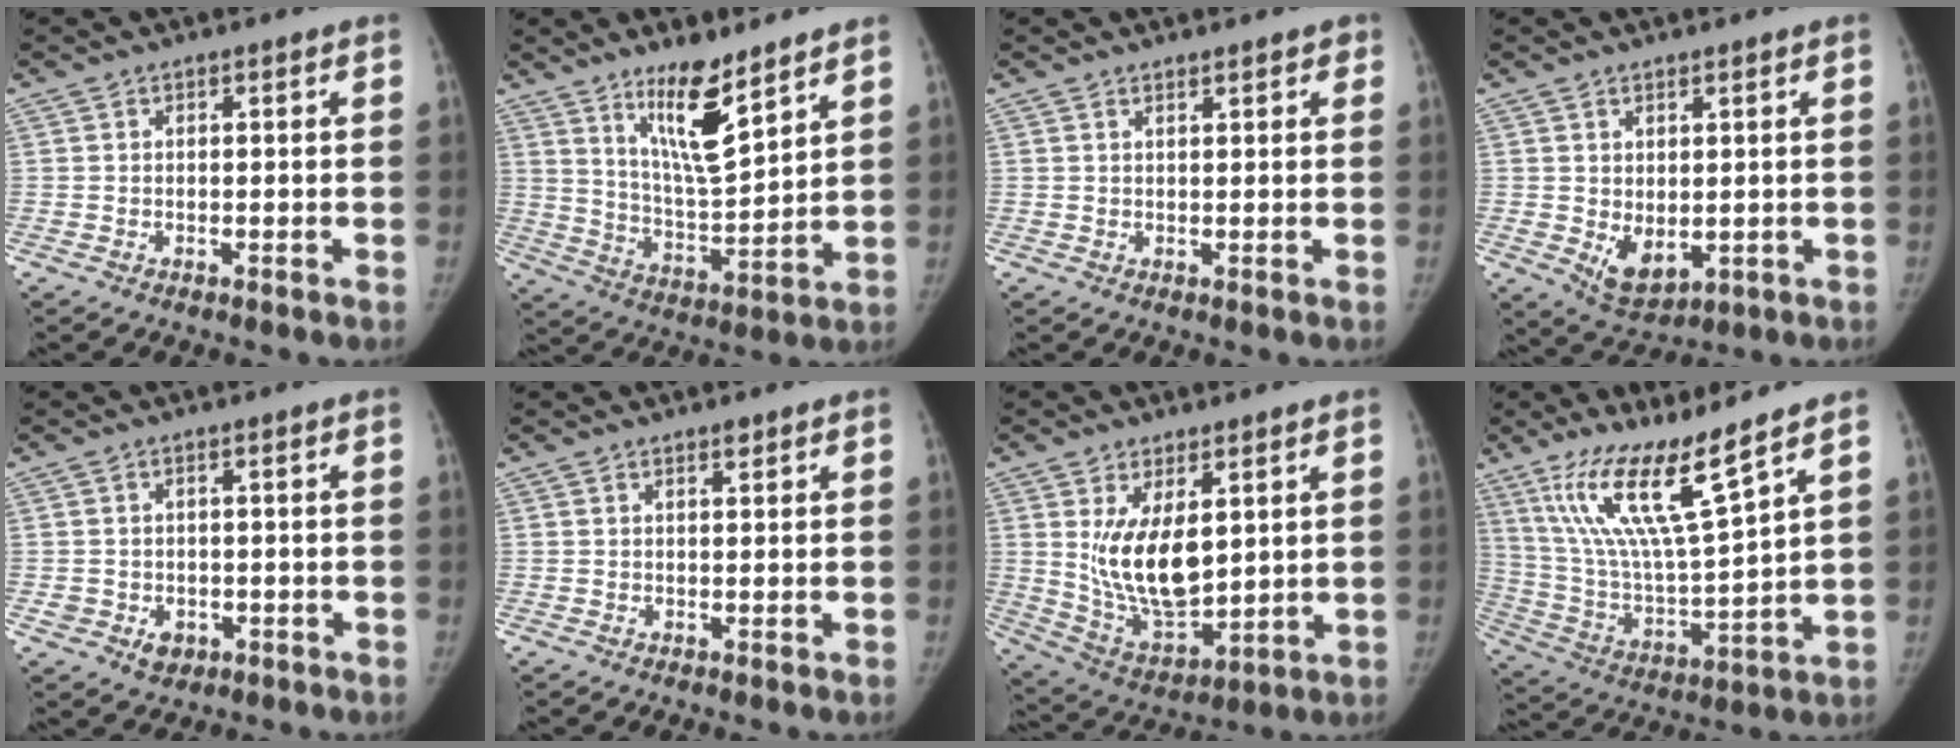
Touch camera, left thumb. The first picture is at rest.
{"total": 12.4, "force": [8.2, 2.9, 8.7], "torque": [-0.138, -0.071, 0.156]}
{"total": 1.7, "force": [1.3, 0.7, 0.9], "torque": [-0.003, -0.005, 0.015]}
{"total": 6.1, "force": [-0.2, 3.7, 4.9], "torque": [-0.064, -0.014, 0.018]}
{"total": 3.7, "force": [-1.2, 3.1, 1.6], "torque": [-0.014, 0.003, -0.006]}
{"total": 0.9, "force": [0.7, 0.3, 0.5], "torque": [-0.008, -0.005, 0.012]}
{"total": 14.1, "force": [3.4, 7.2, 11.7], "torque": [-0.182, -0.030, 0.083]}
{"total": 16.6, "force": [11.0, 1.6, 12.4], "torque": [-0.226, -0.065, 0.219]}